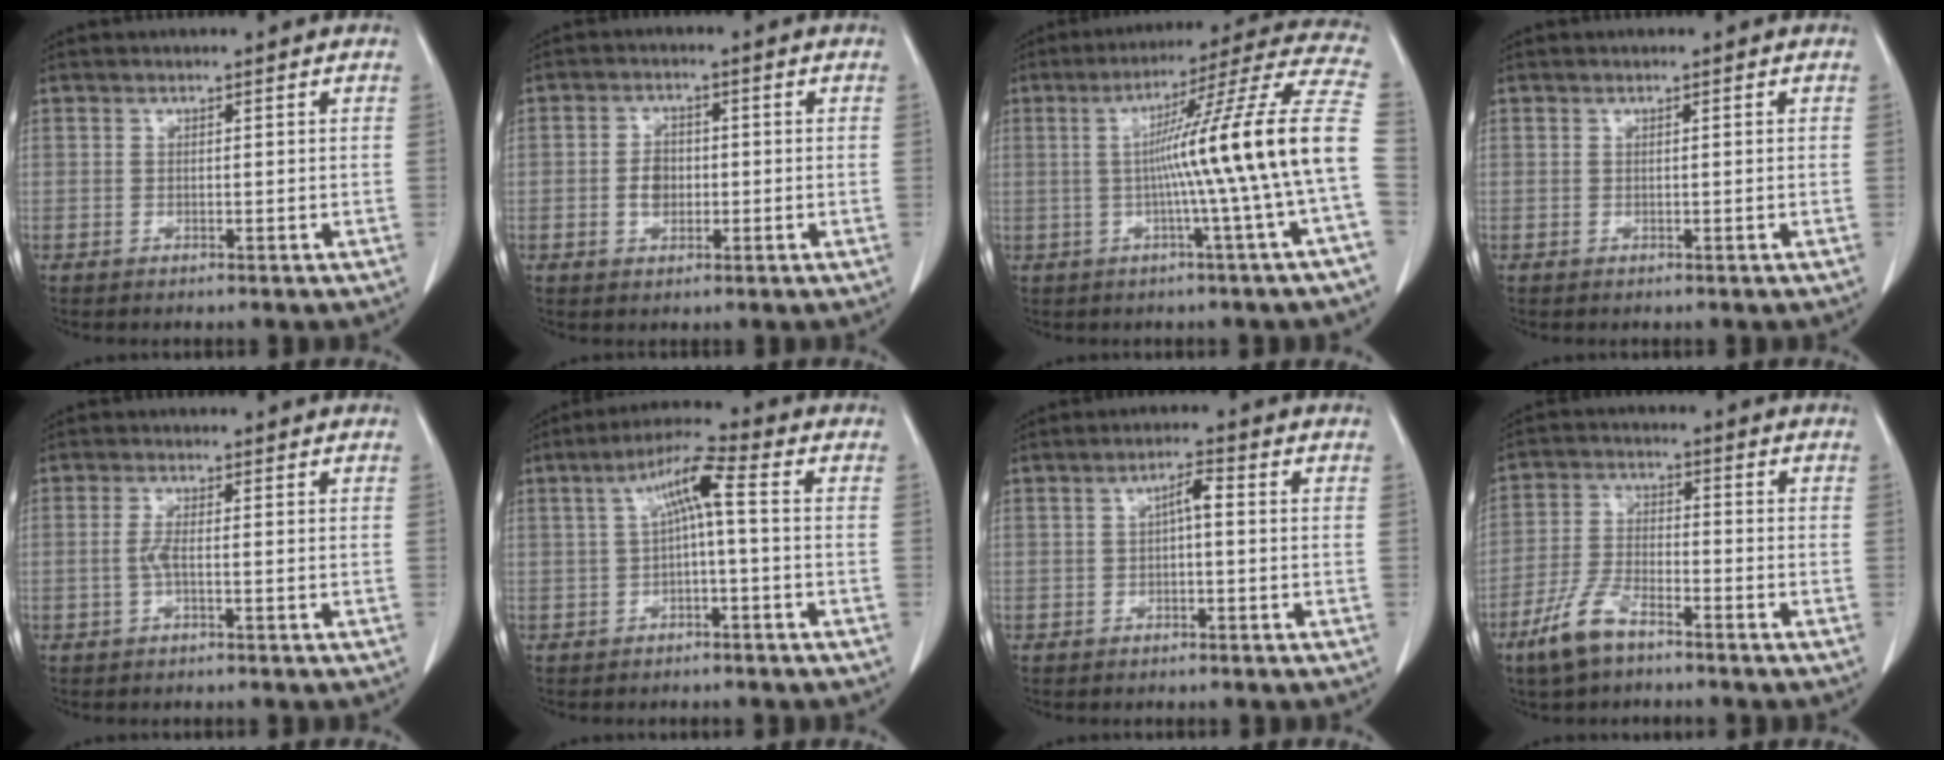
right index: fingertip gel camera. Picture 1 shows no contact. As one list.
[{"total": 3.5, "force": [-0.6, 2.4, 2.5], "torque": [-0.047, 0.005, -0.009]}, {"total": 18.2, "force": [-1.7, -2.9, 17.8], "torque": [-0.248, 0.013, -0.037]}, {"total": 0.0}, {"total": 1.9, "force": [-0.4, 0.1, 1.8], "torque": [-0.041, 0.000, -0.009]}, {"total": 6.4, "force": [0.5, 0.5, 6.4], "torque": [-0.116, 0.027, 0.008]}, {"total": 2.7, "force": [0.1, 0.6, 2.7], "torque": [-0.046, 0.010, 0.002]}, {"total": 7.6, "force": [-5.3, 2.5, 4.8], "torque": [-0.113, -0.009, -0.106]}]